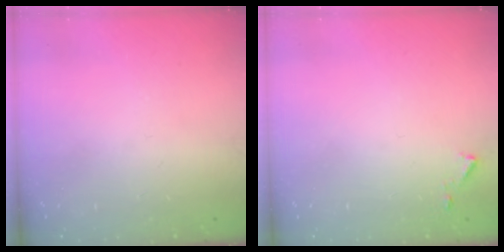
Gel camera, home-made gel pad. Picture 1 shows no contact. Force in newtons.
{"total": 5.3, "press": 5.2, "slide": 0.5}